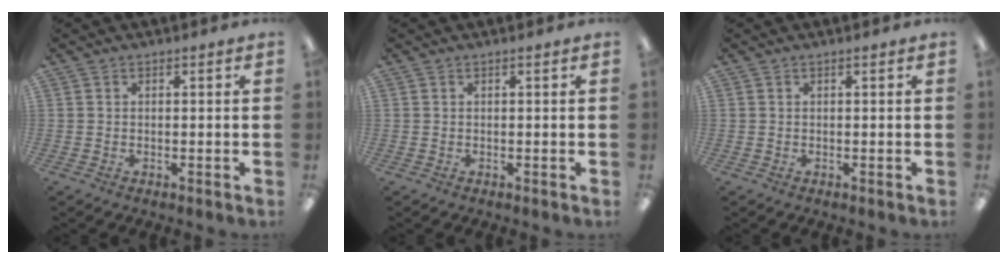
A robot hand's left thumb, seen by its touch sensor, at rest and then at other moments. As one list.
[{"total": 0.0}, {"total": 0.0}]